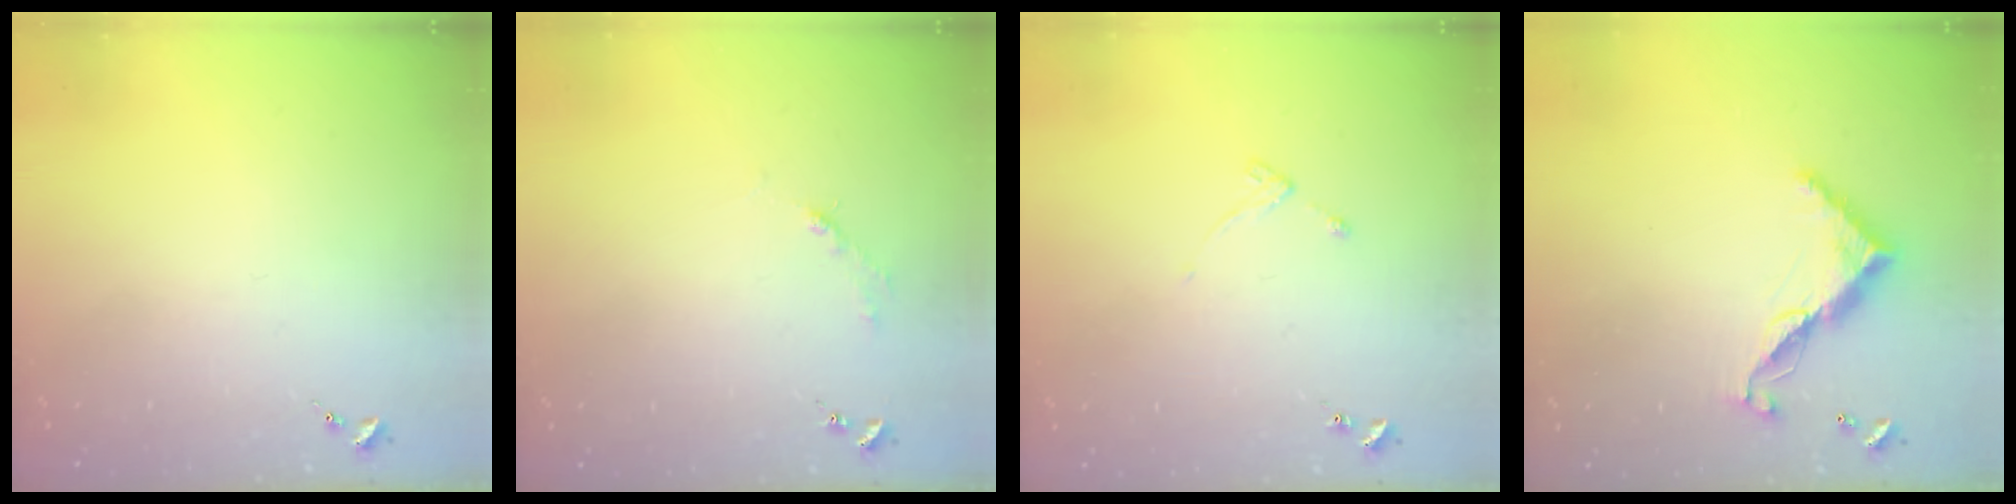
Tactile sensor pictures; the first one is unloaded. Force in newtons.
{"total": 2.7, "press": 2.7, "slide": 0.4}
{"total": 4.3, "press": 4.2, "slide": 0.6}
{"total": 11.0, "press": 11.0, "slide": 0.4}